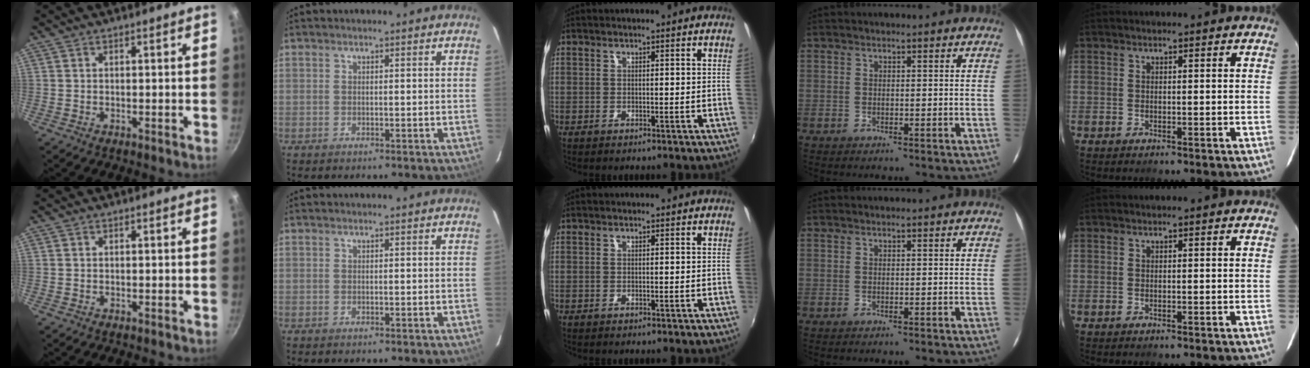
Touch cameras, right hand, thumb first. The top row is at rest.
{}